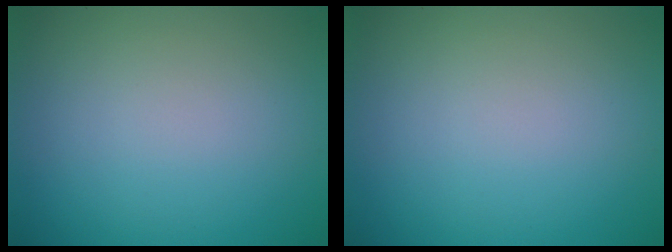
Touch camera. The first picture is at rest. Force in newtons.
{"total": 0.0}